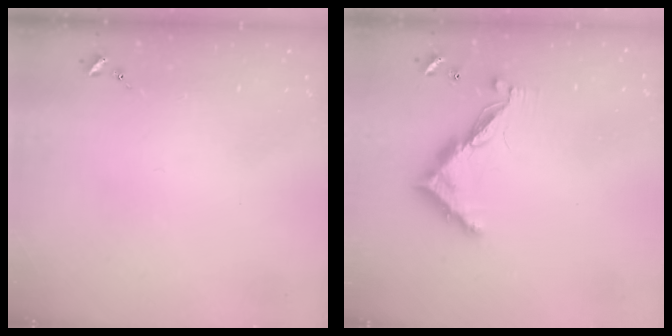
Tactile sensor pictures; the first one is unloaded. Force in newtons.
{"total": 9.9, "press": 9.9, "slide": 0.2}